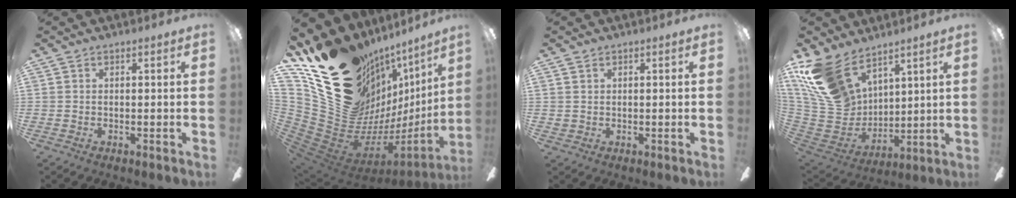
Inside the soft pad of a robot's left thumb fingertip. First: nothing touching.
{"total": 28.4, "force": [12.8, 19.8, 15.8], "torque": [-0.230, -0.129, 0.305]}
{"total": 1.3, "force": [0.7, 1.1, 0.3], "torque": [-0.007, 0.004, 0.013]}
{"total": 18.6, "force": [12.3, 10.8, 8.9], "torque": [-0.228, -0.062, 0.236]}